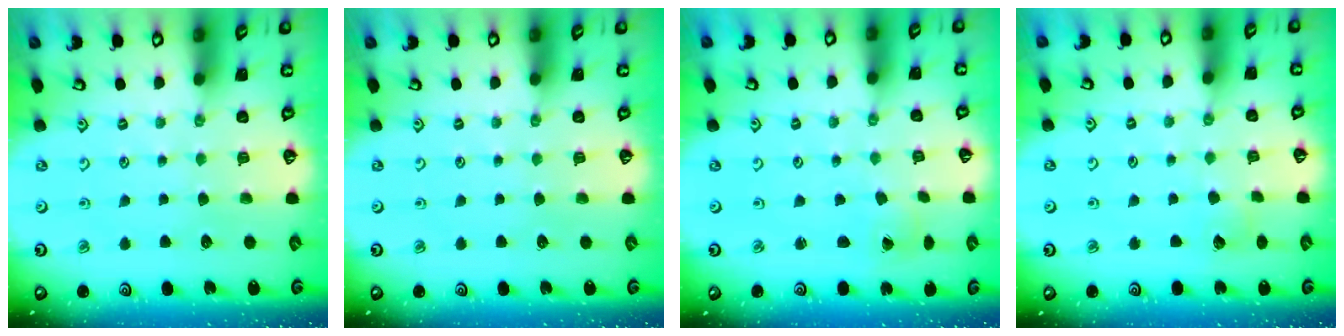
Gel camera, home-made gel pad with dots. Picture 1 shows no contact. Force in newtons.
{"total": 0.0}
{"total": 1.0, "press": 1.0, "slide": 0.0}
{"total": 3.4, "press": 3.3, "slide": 0.4}